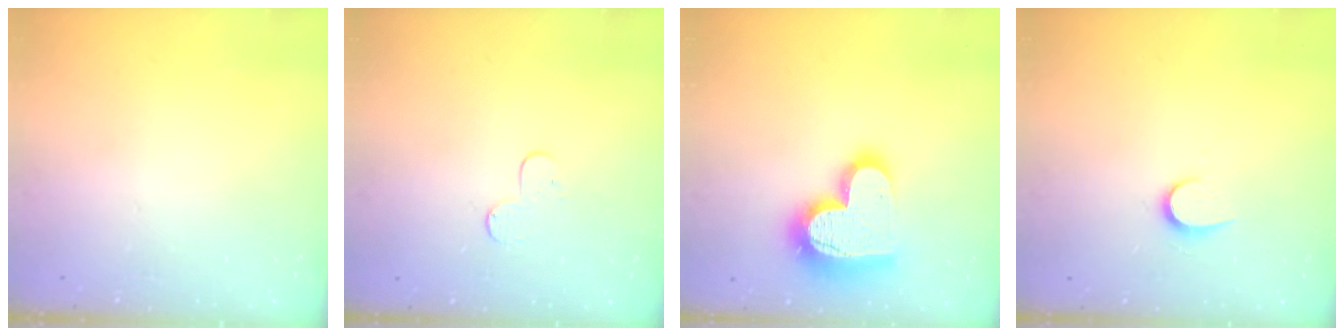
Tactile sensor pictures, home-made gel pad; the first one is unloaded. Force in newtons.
{"total": 4.9, "press": 4.9, "slide": 0.5}
{"total": 18.8, "press": 18.7, "slide": 1.6}
{"total": 5.6, "press": 5.5, "slide": 0.6}